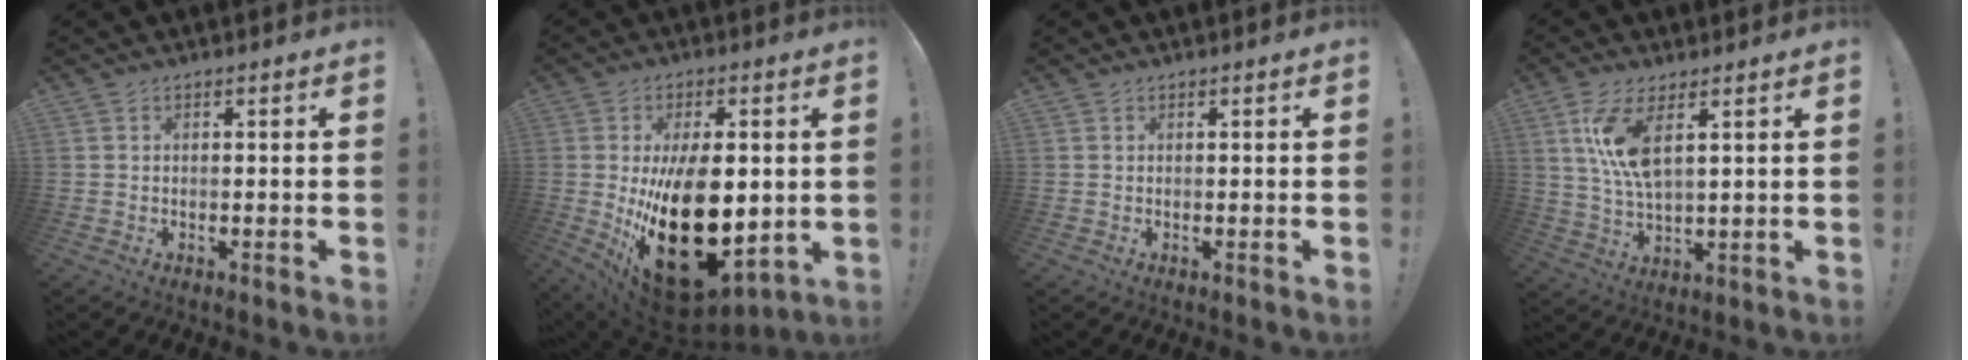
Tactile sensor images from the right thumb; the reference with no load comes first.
{"total": 27.7, "force": [-1.7, 15.2, 23.2], "torque": [-0.387, -0.023, 0.000]}
{"total": 0.0}
{"total": 10.5, "force": [4.4, 3.6, 8.8], "torque": [-0.172, -0.023, 0.078]}